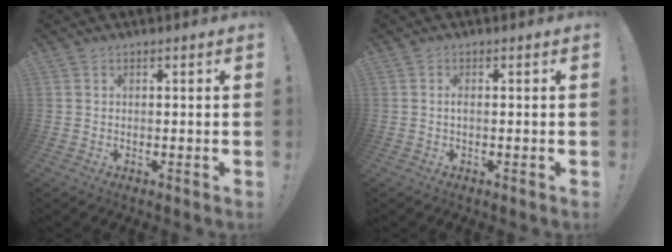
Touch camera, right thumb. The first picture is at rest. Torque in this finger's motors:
{"motor_torque": [0.03, -0.21, 0.38, -0.34, 0.10]}